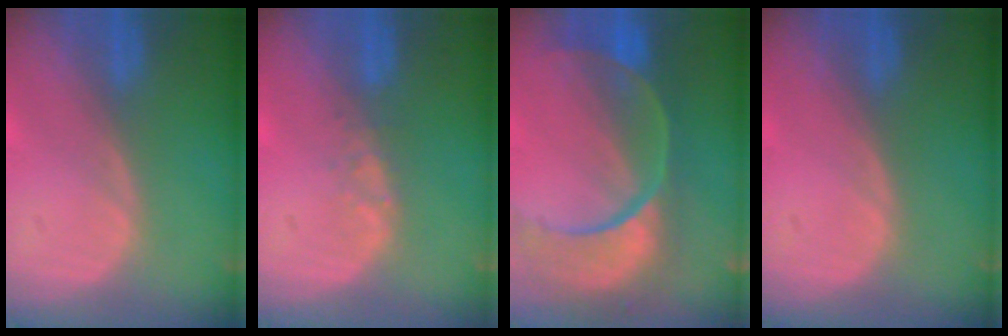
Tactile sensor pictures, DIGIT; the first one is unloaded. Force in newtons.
{"total": 1.4, "press": 1.4, "slide": 0.2}
{"total": 12.3, "press": 9.9, "slide": 7.3}
{"total": 0.0}